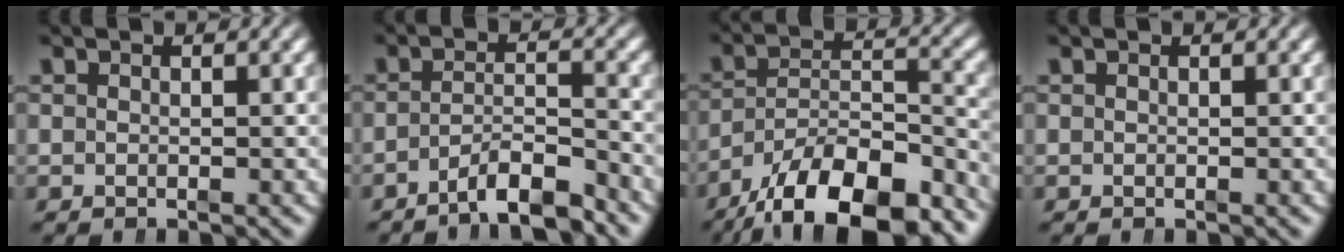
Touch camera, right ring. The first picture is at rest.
{"total": 4.7, "force": [-4.1, 1.1, 2.1], "torque": [-0.028, -0.016, -0.066]}
{"total": 13.8, "force": [-9.3, 6.7, 7.7], "torque": [-0.112, -0.038, -0.128]}
{"total": 0.0}